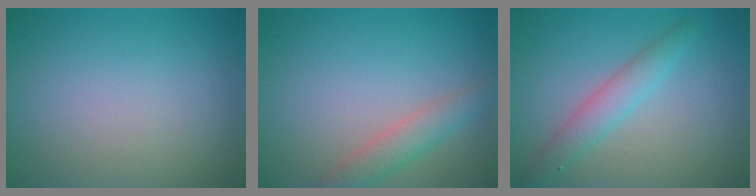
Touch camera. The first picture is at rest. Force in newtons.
{"total": 2.5, "press": 2.5, "slide": 0.2}
{"total": 2.8, "press": 2.8, "slide": 0.1}